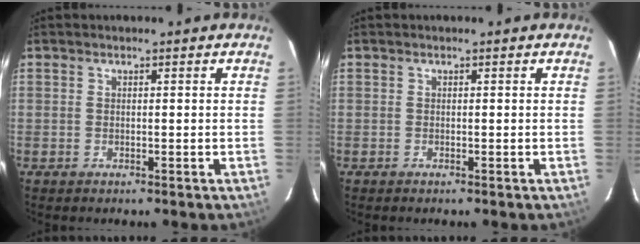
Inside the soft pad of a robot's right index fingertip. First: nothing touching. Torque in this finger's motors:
{"motor_torque": [0.05, 0.03, -0.06, -0.02]}